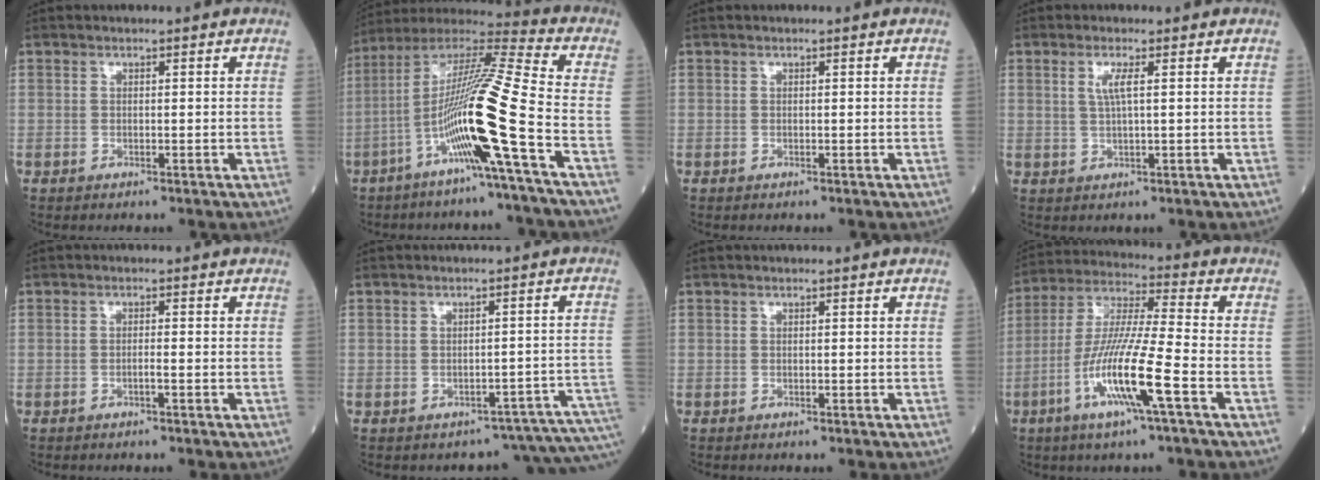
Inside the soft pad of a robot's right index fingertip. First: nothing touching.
{"total": 16.6, "force": [-5.8, -2.0, 15.4], "torque": [-0.297, -0.004, -0.117]}
{"total": 0.0}
{"total": 2.6, "force": [0.8, 0.0, 2.5], "torque": [-0.057, 0.000, 0.016]}
{"total": 0.9, "force": [-0.4, -0.3, 0.7], "torque": [-0.013, 0.001, -0.008]}
{"total": 7.0, "force": [-6.0, 2.2, 2.9], "torque": [-0.017, 0.044, -0.057]}
{"total": 0.0}
{"total": 13.4, "force": [-5.0, -0.2, 12.4], "torque": [-0.253, -0.010, -0.100]}